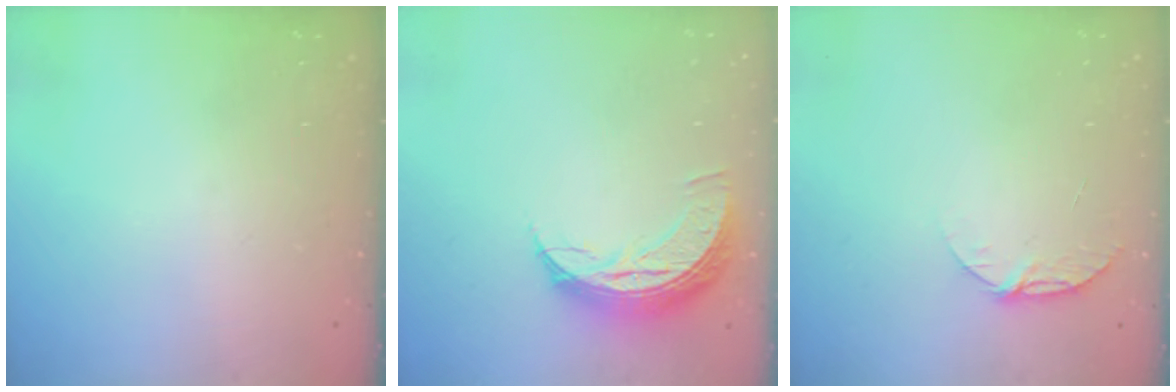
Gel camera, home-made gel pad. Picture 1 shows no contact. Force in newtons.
{"total": 8.7, "press": 8.7, "slide": 0.7}
{"total": 5.6, "press": 5.6, "slide": 0.6}